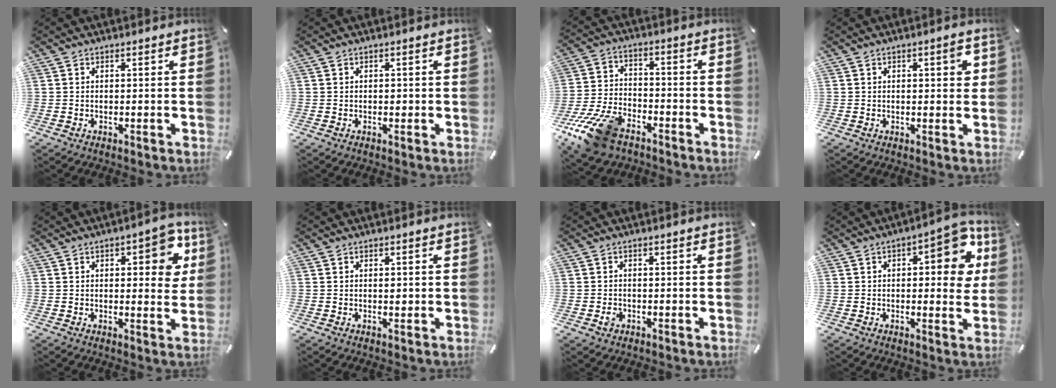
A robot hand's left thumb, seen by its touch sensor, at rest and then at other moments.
{"total": 0.8, "force": [-0.1, 0.6, 0.5], "torque": [-0.009, 0.002, -0.003]}
{"total": 14.2, "force": [-9.2, 7.6, 7.6], "torque": [-0.147, 0.050, -0.163]}
{"total": 3.0, "force": [0.9, 1.3, 2.6], "torque": [-0.037, 0.000, 0.009]}
{"total": 9.1, "force": [2.7, 4.8, 7.3], "torque": [-0.077, -0.010, 0.038]}
{"total": 1.2, "force": [0.0, 0.7, 0.9], "torque": [-0.011, -0.002, -0.002]}
{"total": 1.7, "force": [-0.5, 1.4, 0.8], "torque": [-0.016, 0.003, -0.011]}
{"total": 11.7, "force": [3.3, 5.6, 9.7], "torque": [-0.099, -0.025, 0.049]}